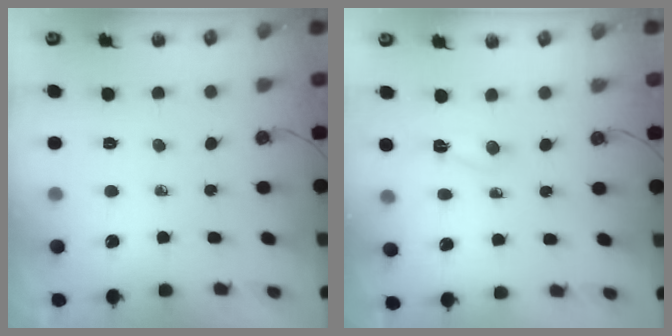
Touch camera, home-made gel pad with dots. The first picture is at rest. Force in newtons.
{"total": 2.1, "press": 2.1, "slide": 0.4}